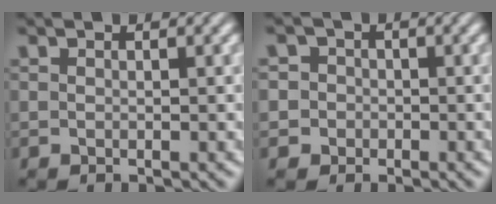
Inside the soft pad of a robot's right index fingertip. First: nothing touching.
{"total": 4.0, "force": [-0.8, 3.9, 0.6], "torque": [-0.015, -0.007, -0.023]}